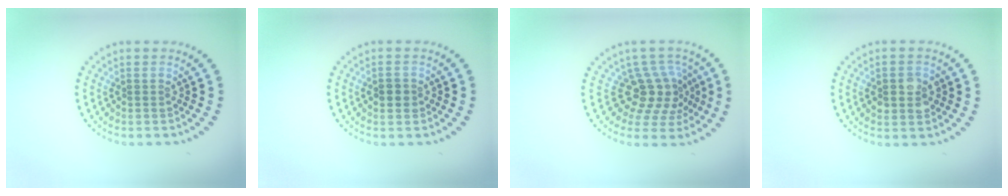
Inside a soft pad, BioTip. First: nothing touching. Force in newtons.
{"total": 1.2, "press": 1.2, "slide": 0.1}
{"total": 4.1, "press": 3.1, "slide": 2.6}
{"total": 2.7, "press": 2.7, "slide": 0.2}